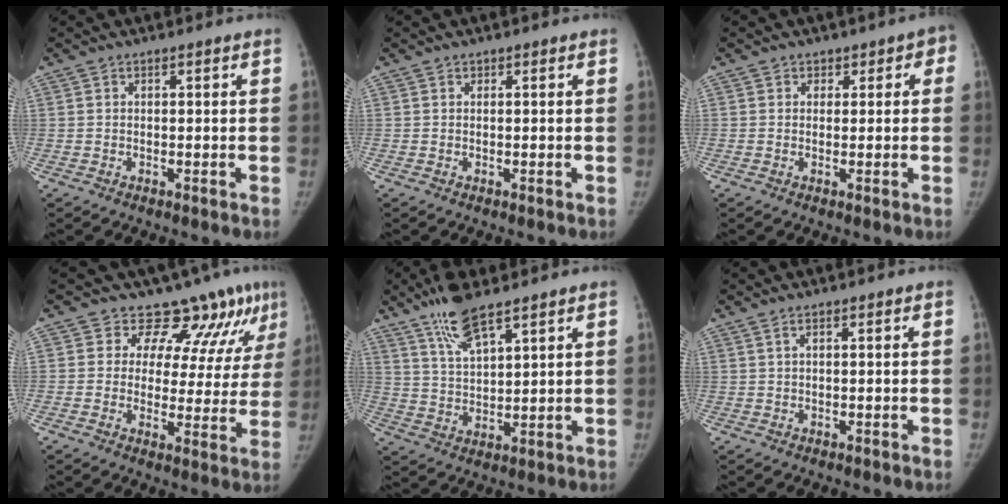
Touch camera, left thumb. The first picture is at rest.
{"total": 0.0}
{"total": 2.2, "force": [0.7, 1.8, 1.0], "torque": [0.014, 0.001, 0.005]}
{"total": 11.4, "force": [9.2, 5.0, 4.7], "torque": [-0.027, -0.057, 0.102]}
{"total": 8.9, "force": [6.5, 2.0, 5.8], "torque": [-0.112, -0.031, 0.134]}
{"total": 0.8, "force": [0.5, 0.0, 0.6], "torque": [-0.017, 0.007, 0.010]}